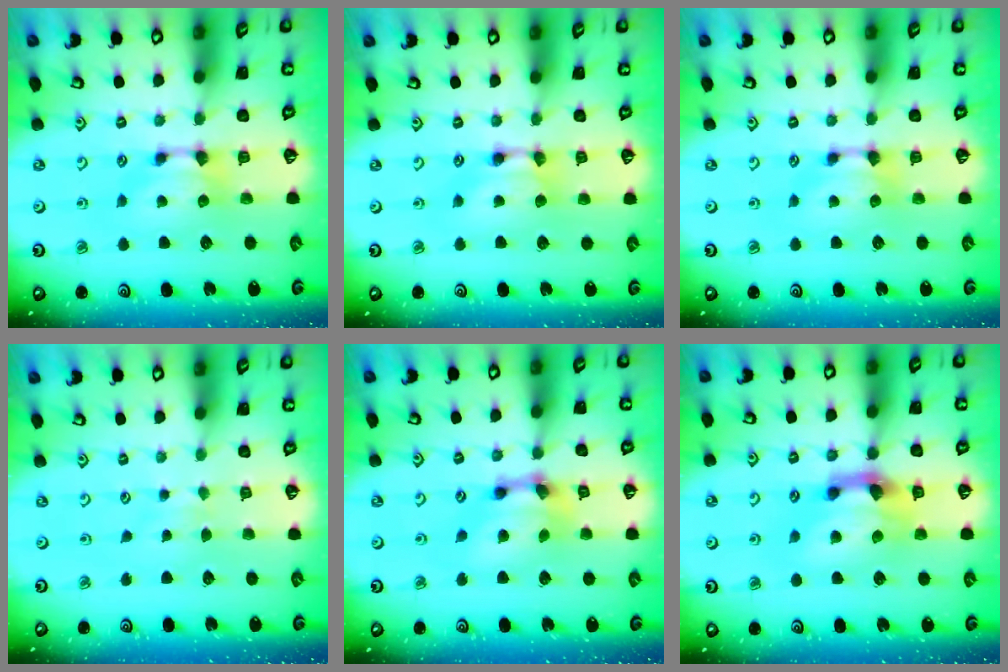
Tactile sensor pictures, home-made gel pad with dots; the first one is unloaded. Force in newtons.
{"total": 1.8, "press": 1.8, "slide": 0.1}
{"total": 0.0}
{"total": 3.5, "press": 3.5, "slide": 0.4}
{"total": 5.7, "press": 5.3, "slide": 2.2}
{"total": 4.6, "press": 4.1, "slide": 1.9}